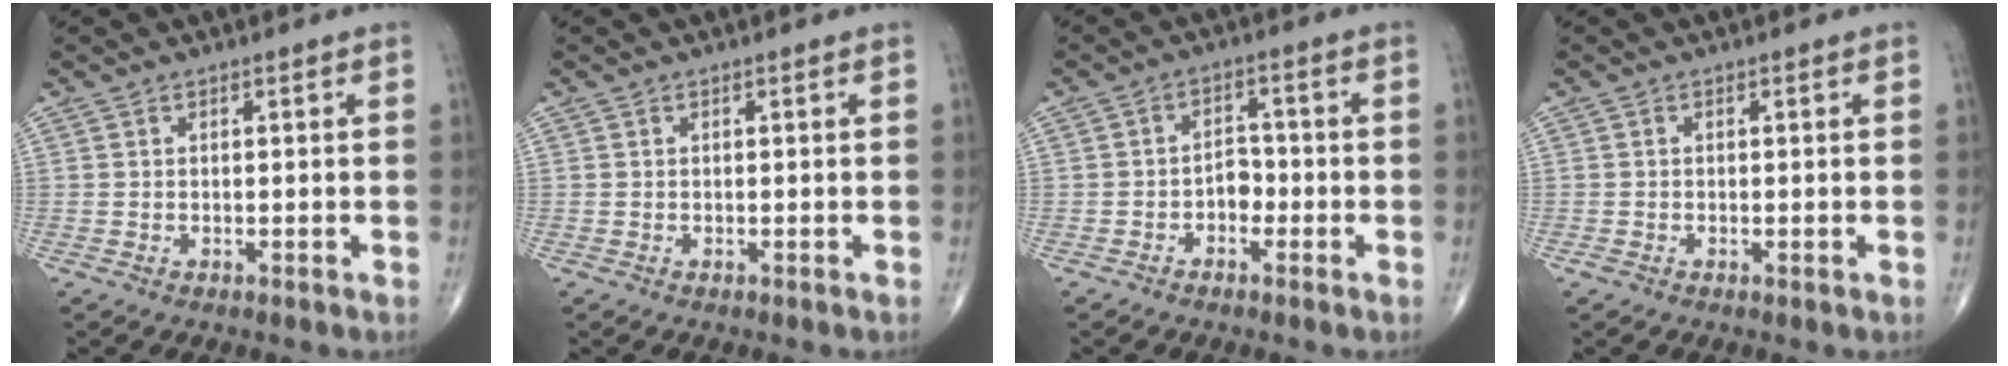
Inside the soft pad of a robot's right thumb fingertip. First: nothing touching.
{"total": 0.0}
{"total": 3.5, "force": [-1.4, 2.4, 2.0], "torque": [-0.012, 0.019, -0.031]}
{"total": 0.7, "force": [-0.3, 0.4, 0.5], "torque": [-0.010, -0.002, -0.007]}